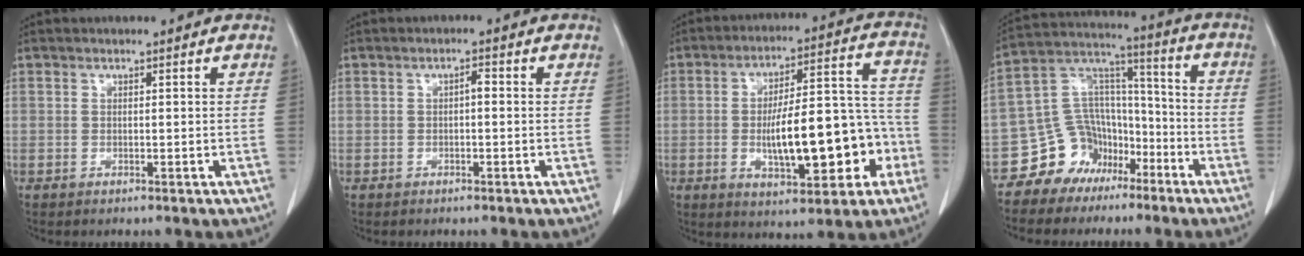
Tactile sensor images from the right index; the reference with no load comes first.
{"total": 1.3, "force": [-0.1, 0.4, 1.2], "torque": [-0.019, 0.004, -0.002]}
{"total": 16.7, "force": [-4.0, 5.6, 15.2], "torque": [-0.228, 0.037, -0.049]}
{"total": 11.3, "force": [-7.1, 8.5, 2.3], "torque": [-0.049, 0.070, -0.121]}